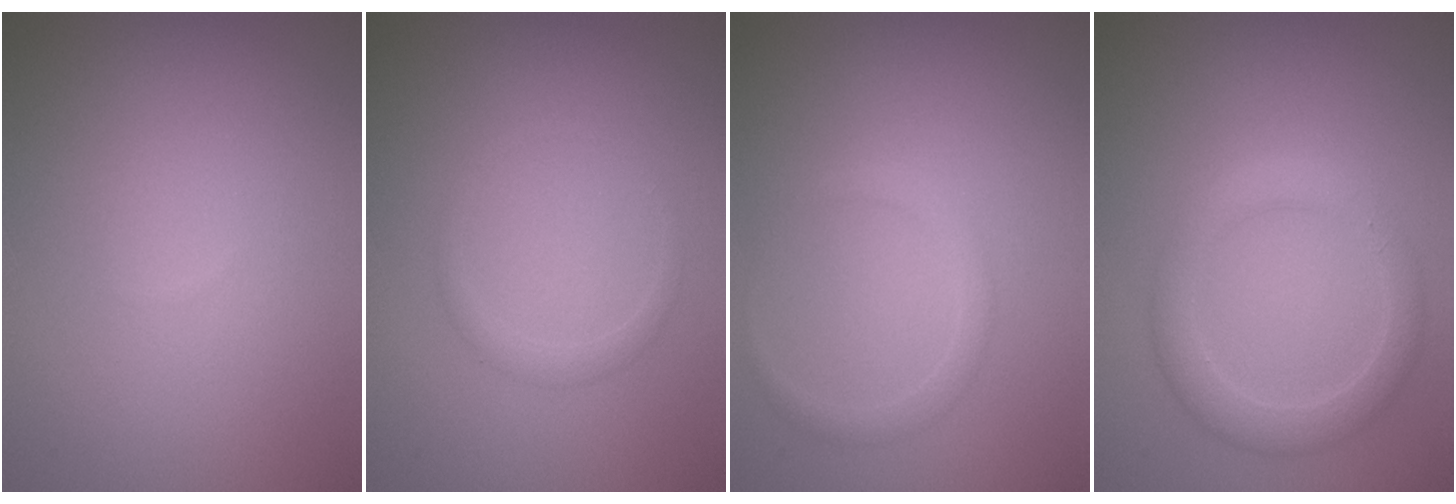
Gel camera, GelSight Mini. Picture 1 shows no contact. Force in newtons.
{"total": 0.9, "press": 0.9, "slide": 0.2}
{"total": 1.3, "press": 1.3, "slide": 0.1}
{"total": 3.0, "press": 3.0, "slide": 0.1}